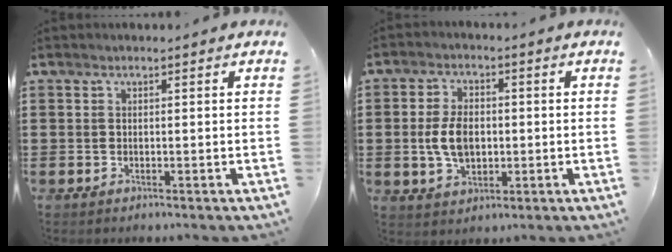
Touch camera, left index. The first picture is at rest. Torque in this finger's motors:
{"motor_torque": [1.36, 0.78, 0.63, 0.17]}